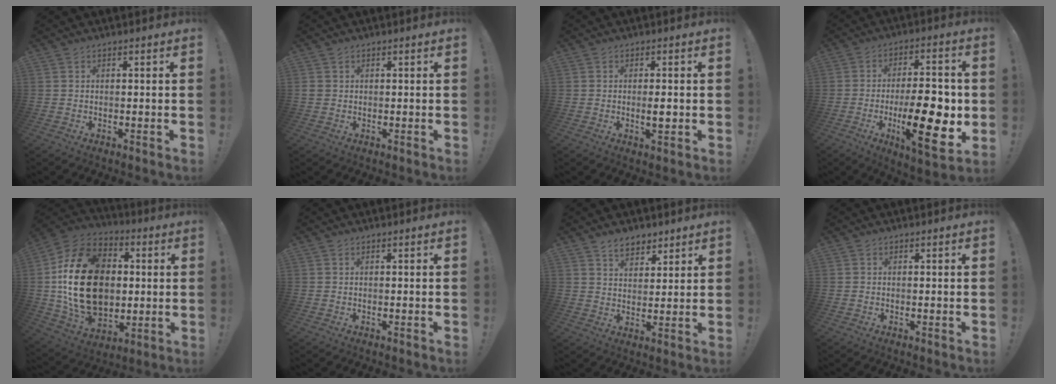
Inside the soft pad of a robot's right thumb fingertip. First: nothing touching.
{"total": 1.2, "force": [0.5, 1.1, 0.4], "torque": [-0.008, 0.002, 0.010]}
{"total": 3.3, "force": [-0.4, 0.9, 3.1], "torque": [-0.036, -0.005, -0.011]}
{"total": 20.4, "force": [-3.7, 7.2, 18.7], "torque": [-0.285, 0.003, -0.052]}
{"total": 27.1, "force": [1.7, 19.6, 18.5], "torque": [-0.344, 0.006, 0.049]}
{"total": 0.0}
{"total": 6.2, "force": [4.7, 3.6, 1.8], "torque": [-0.024, -0.029, 0.086]}
{"total": 0.0}